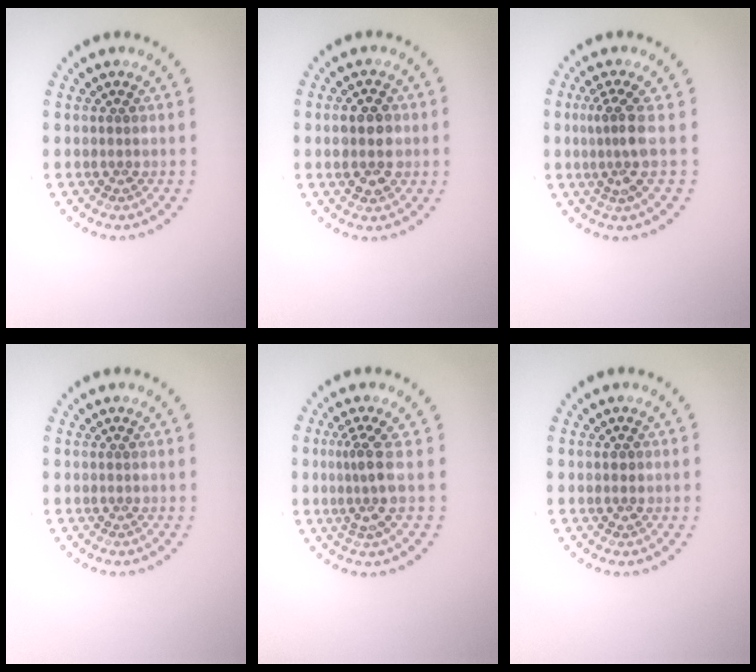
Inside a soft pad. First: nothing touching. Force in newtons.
{"total": 3.8, "press": 3.8, "slide": 0.2}
{"total": 2.8, "press": 2.1, "slide": 1.8}
{"total": 0.0}
{"total": 2.8, "press": 2.0, "slide": 2.0}
{"total": 0.9, "press": 0.9, "slide": 0.1}